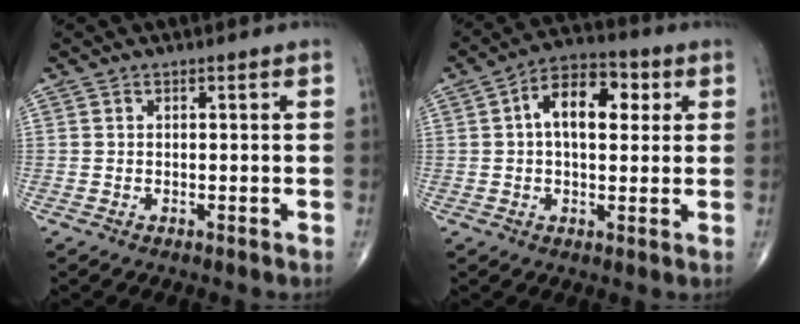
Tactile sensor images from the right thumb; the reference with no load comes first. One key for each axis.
{"total": 11.1, "fx": 2.4, "fy": 6.3, "fz": 8.8, "tx": -0.121, "ty": 0.016, "tz": 0.029}